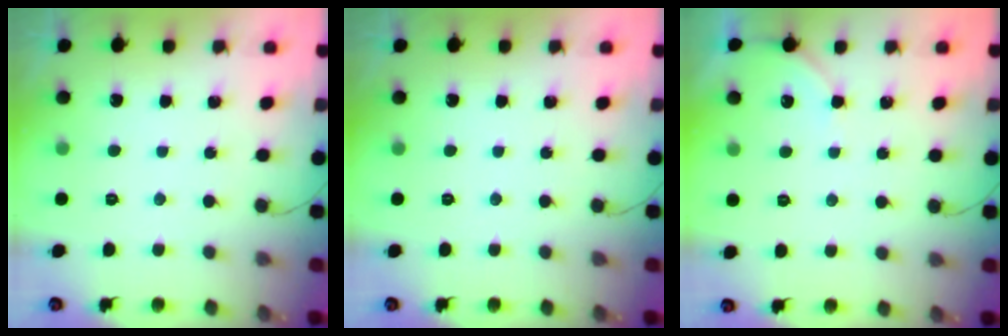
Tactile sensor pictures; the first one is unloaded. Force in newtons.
{"total": 0.0}
{"total": 2.9, "press": 2.9, "slide": 0.4}